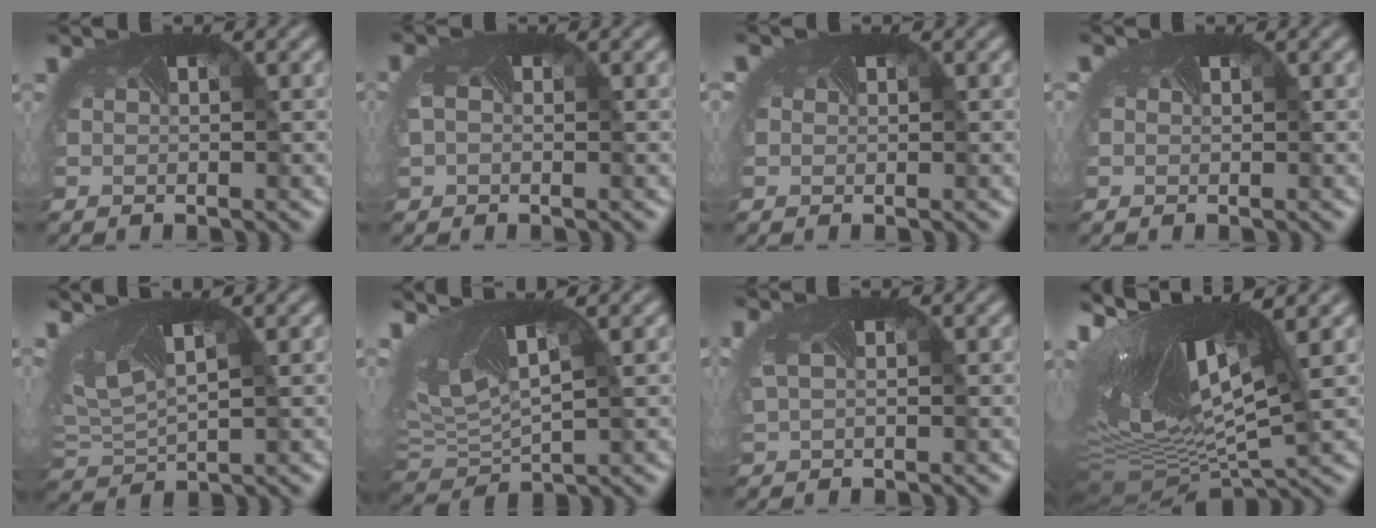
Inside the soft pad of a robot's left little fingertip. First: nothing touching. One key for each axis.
{"total": 1.4, "fx": -0.4, "fy": 1.2, "fz": 0.7, "tx": -0.035, "ty": -0.008, "tz": 0.007}
{"total": 1.2, "fx": 0.2, "fy": 1.0, "fz": 0.5, "tx": -0.013, "ty": 0.001, "tz": 0.002}
{"total": 0.8, "fx": 0.1, "fy": 0.7, "fz": 0.4, "tx": -0.009, "ty": 0.003, "tz": 0.000}
{"total": 5.0, "fx": 1.8, "fy": 2.7, "fz": 3.9, "tx": -0.091, "ty": 0.003, "tz": 0.046}
{"total": 7.7, "fx": 2.0, "fy": 3.9, "fz": 6.3, "tx": -0.139, "ty": -0.011, "tz": 0.044}
{"total": 1.6, "fx": 0.3, "fy": 1.1, "fz": 1.2, "tx": -0.045, "ty": -0.004, "tz": 0.023}
{"total": 14.1, "fx": 1.5, "fy": 5.8, "fz": 12.7, "tx": -0.255, "ty": -0.018, "tz": 0.046}